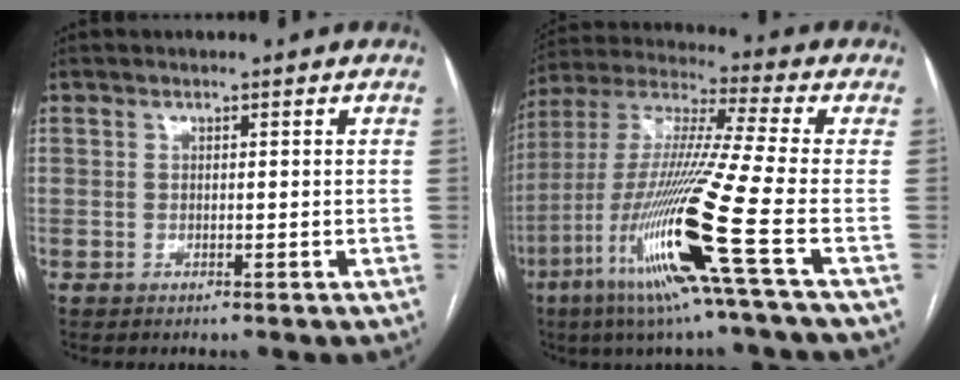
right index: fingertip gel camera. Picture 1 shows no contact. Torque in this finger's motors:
{"motor_torque": [2.14, 0.00, 1.05, 0.21]}